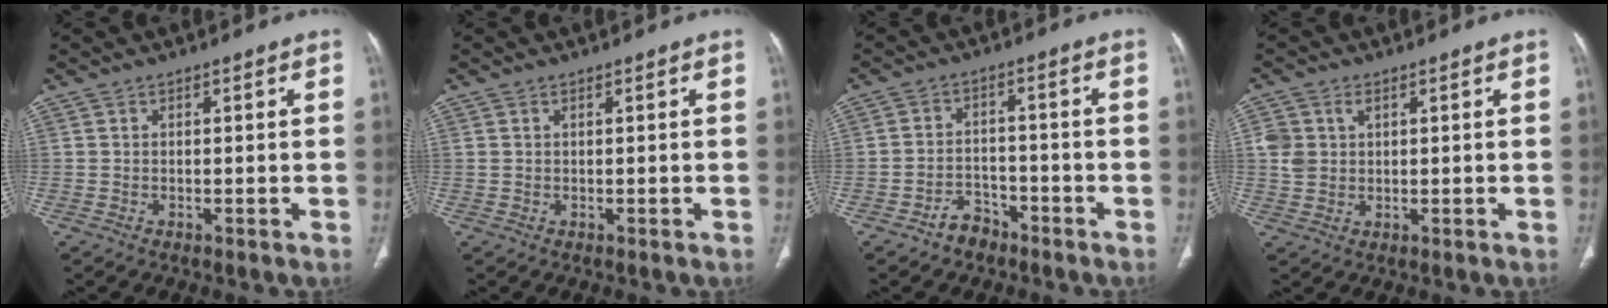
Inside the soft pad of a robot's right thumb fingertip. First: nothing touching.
{"total": 0.5, "force": [0.3, 0.2, 0.3], "torque": [-0.010, 0.008, 0.008]}
{"total": 4.7, "force": [-3.4, 3.0, 1.3], "torque": [-0.010, 0.031, -0.053]}
{"total": 4.9, "force": [1.5, 3.8, 2.8], "torque": [-0.051, 0.002, 0.036]}